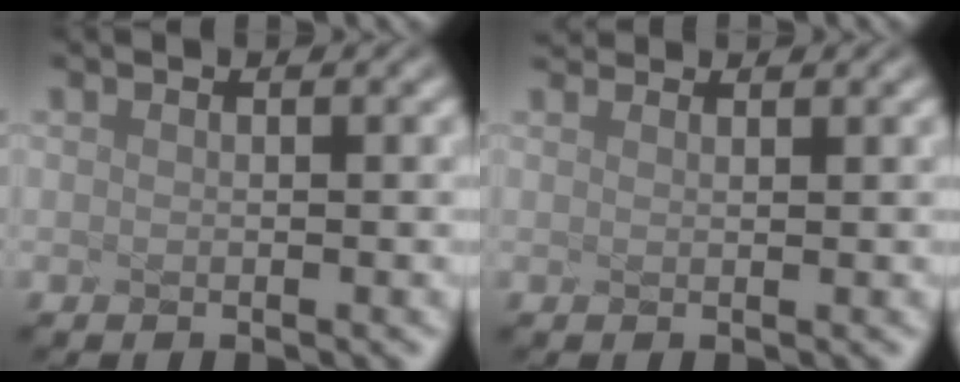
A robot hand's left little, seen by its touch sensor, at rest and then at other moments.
{"total": 2.6, "force": [2.3, 0.7, 1.0], "torque": [-0.011, 0.025, 0.026]}